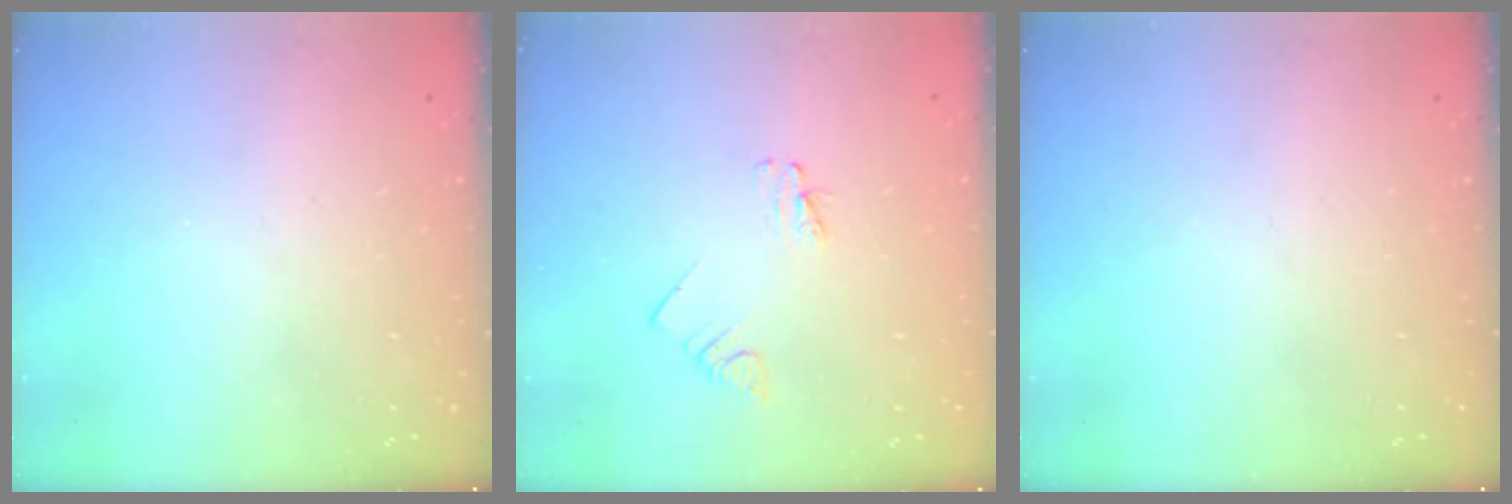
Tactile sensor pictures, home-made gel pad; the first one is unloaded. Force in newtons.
{"total": 1.6, "press": 1.6, "slide": 0.2}
{"total": 0.0}